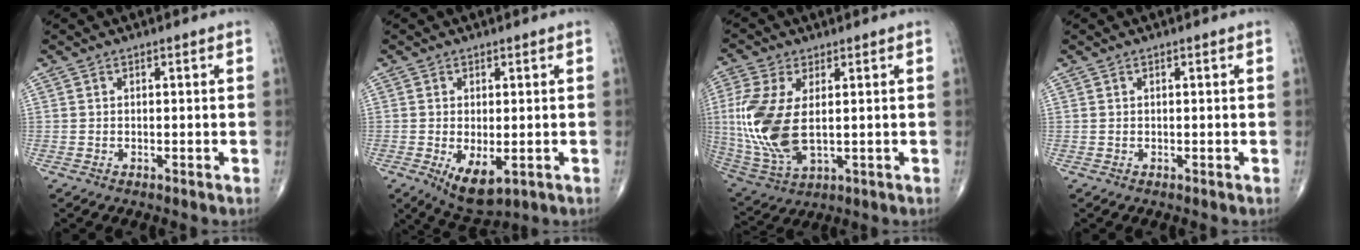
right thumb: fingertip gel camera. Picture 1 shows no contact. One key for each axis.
{"total": 6.9, "fx": -1.8, "fy": 3.2, "fz": 5.8, "tx": -0.095, "ty": -0.018, "tz": -0.018}
{"total": 15.2, "fx": 0.6, "fy": 7.8, "fz": 13.0, "tx": -0.306, "ty": -0.012, "tz": 0.024}
{"total": 0.0}